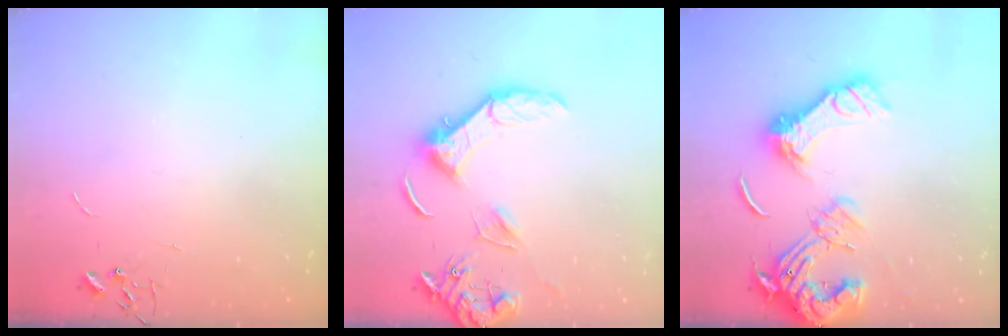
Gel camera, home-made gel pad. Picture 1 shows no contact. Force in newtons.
{"total": 14.7, "press": 14.7, "slide": 1.4}
{"total": 18.5, "press": 18.4, "slide": 1.8}